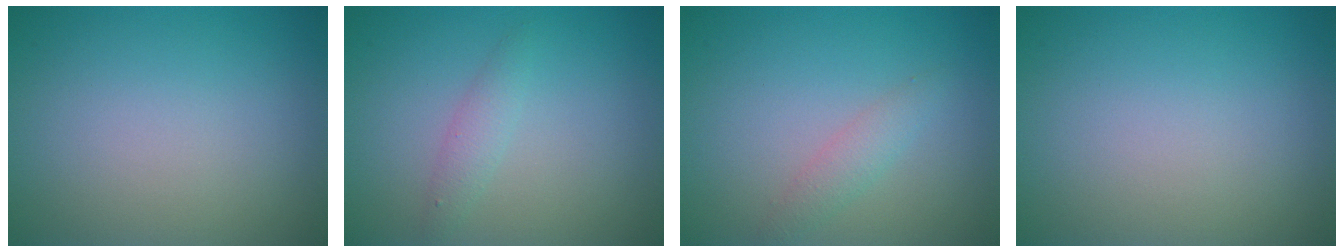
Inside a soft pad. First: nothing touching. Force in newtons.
{"total": 1.4, "press": 1.4, "slide": 0.0}
{"total": 1.5, "press": 1.5, "slide": 0.0}
{"total": 0.0}